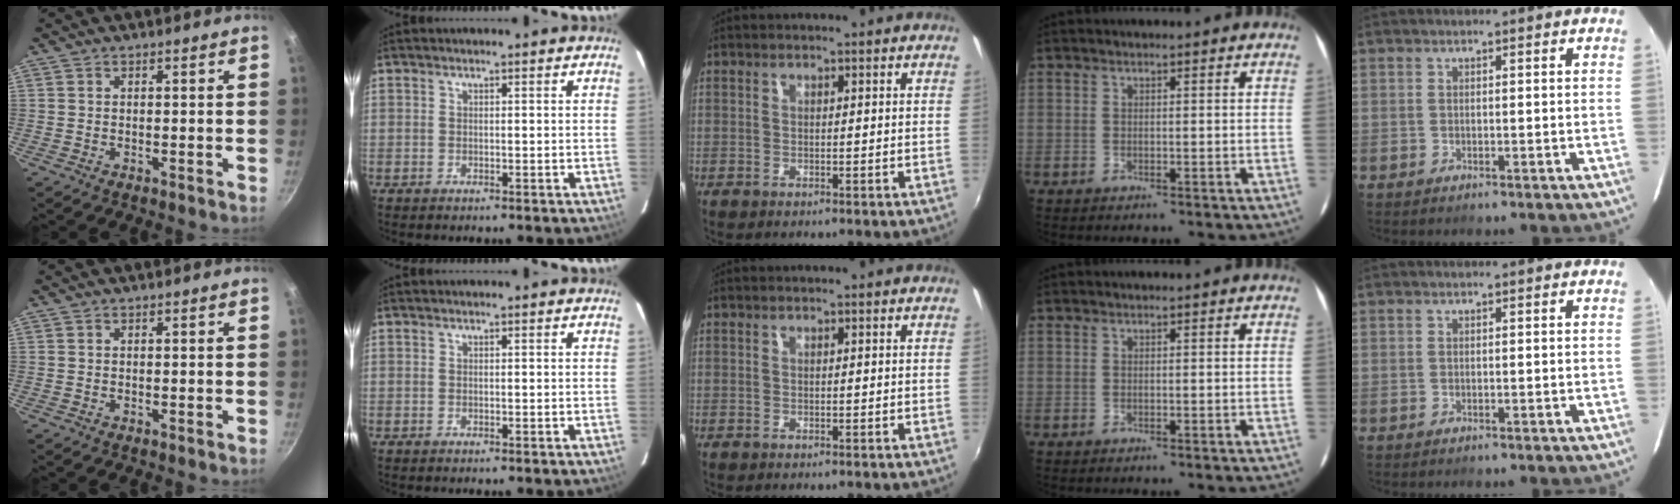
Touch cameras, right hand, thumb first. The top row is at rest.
{}